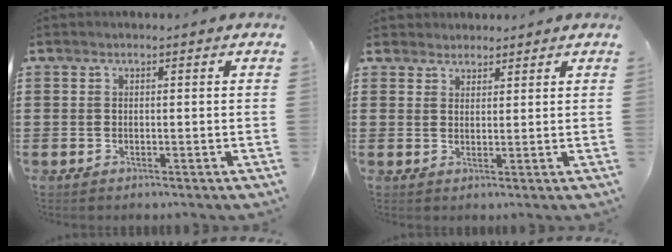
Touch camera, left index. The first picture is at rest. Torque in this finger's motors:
{"motor_torque": [0.31, 0.29, 0.09, 0.00]}